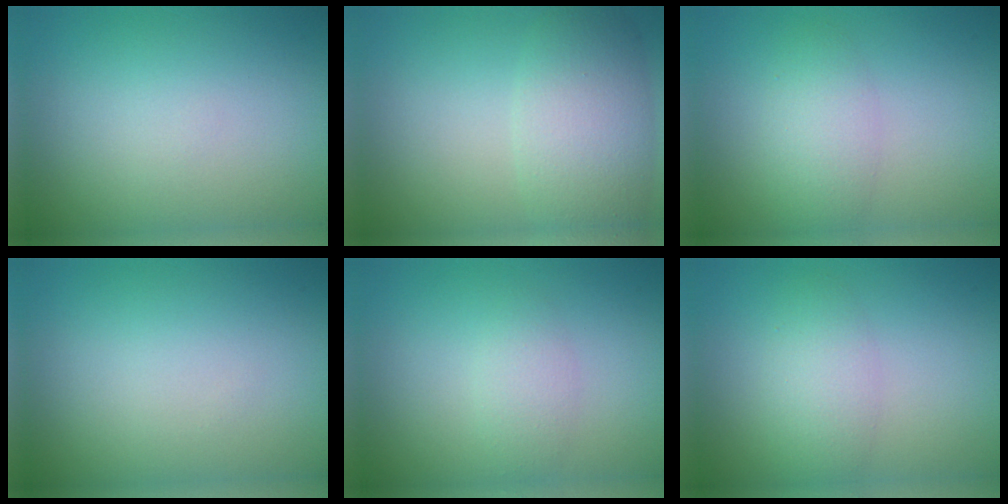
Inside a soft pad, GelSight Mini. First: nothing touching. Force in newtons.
{"total": 5.6, "press": 5.6, "slide": 0.5}
{"total": 3.0, "press": 3.0, "slide": 0.1}
{"total": 0.0}
{"total": 1.7, "press": 1.7, "slide": 0.0}
{"total": 3.0, "press": 3.0, "slide": 0.1}